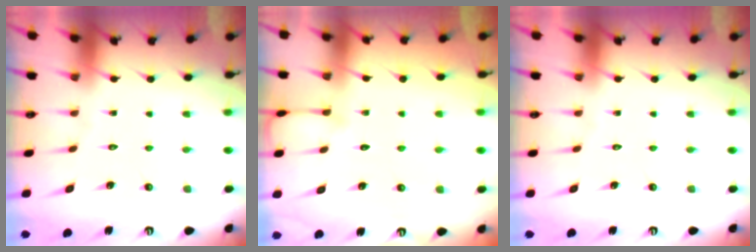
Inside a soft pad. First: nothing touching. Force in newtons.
{"total": 3.7, "press": 3.7, "slide": 0.4}
{"total": 0.0}